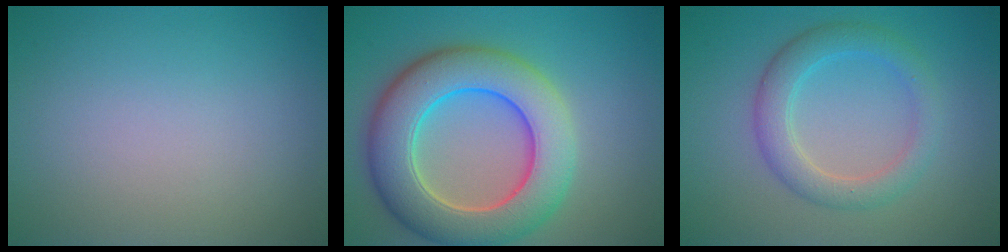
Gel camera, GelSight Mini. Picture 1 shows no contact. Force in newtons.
{"total": 9.7, "press": 9.7, "slide": 0.3}
{"total": 3.6, "press": 3.6, "slide": 0.2}